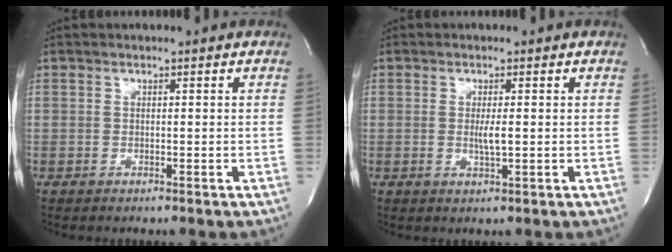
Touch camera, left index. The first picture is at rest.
{"total": 2.1, "force": [-0.1, 0.1, 2.1], "torque": [-0.044, -0.005, -0.001]}